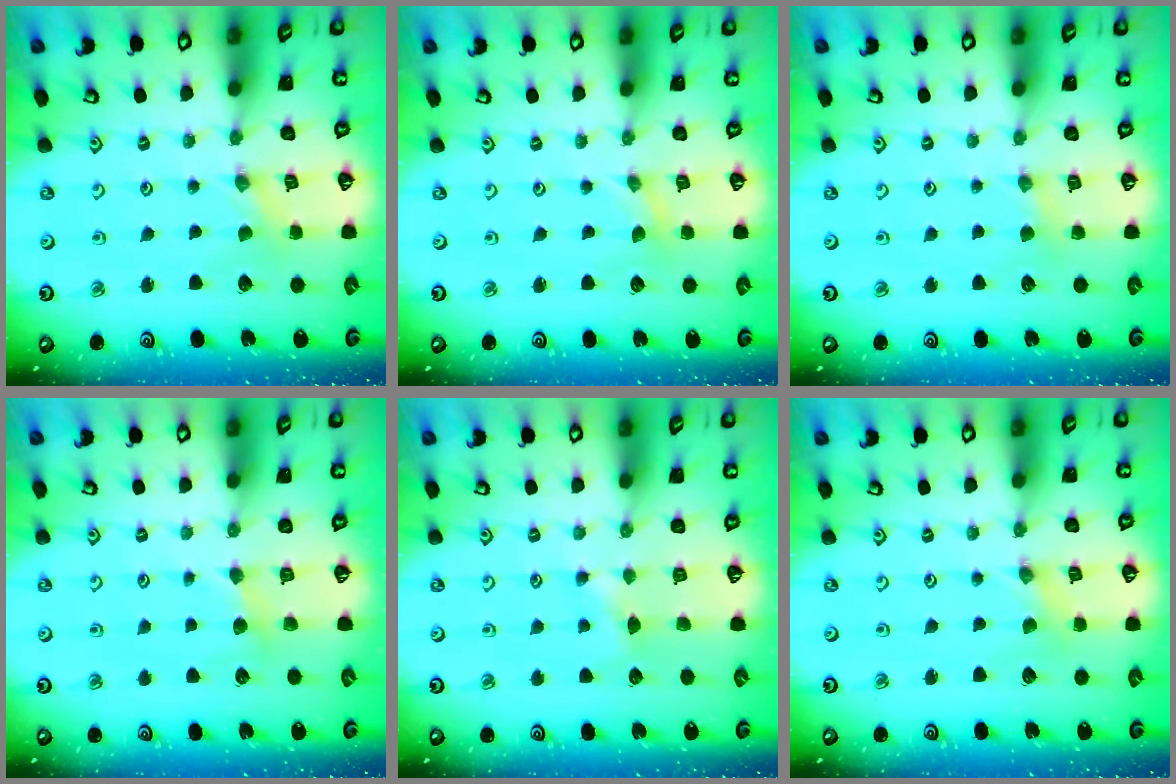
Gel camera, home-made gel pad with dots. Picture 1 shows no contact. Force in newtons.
{"total": 0.0}
{"total": 3.7, "press": 3.6, "slide": 0.6}
{"total": 3.4, "press": 3.4, "slide": 0.5}
{"total": 3.7, "press": 3.7, "slide": 0.4}
{"total": 0.6, "press": 0.6, "slide": 0.2}